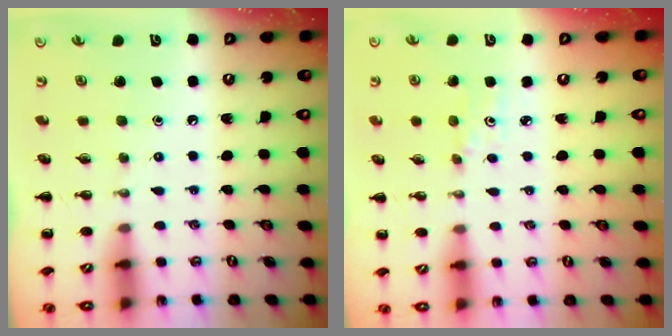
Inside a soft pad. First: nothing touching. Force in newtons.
{"total": 2.8, "press": 2.6, "slide": 0.9}